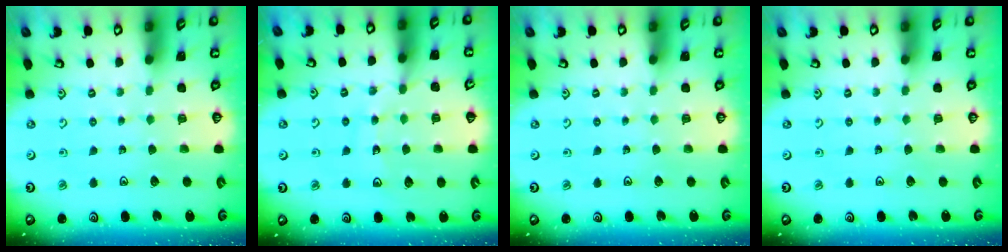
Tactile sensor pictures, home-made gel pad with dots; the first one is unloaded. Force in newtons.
{"total": 12.1, "press": 11.9, "slide": 2.2}
{"total": 0.0}
{"total": 0.0}